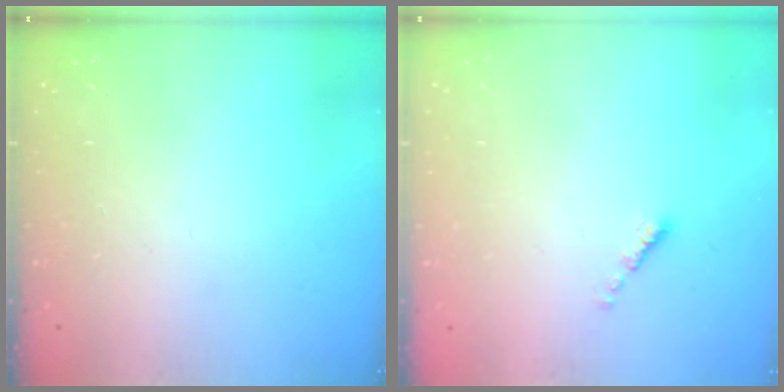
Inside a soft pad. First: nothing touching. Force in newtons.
{"total": 0.0}